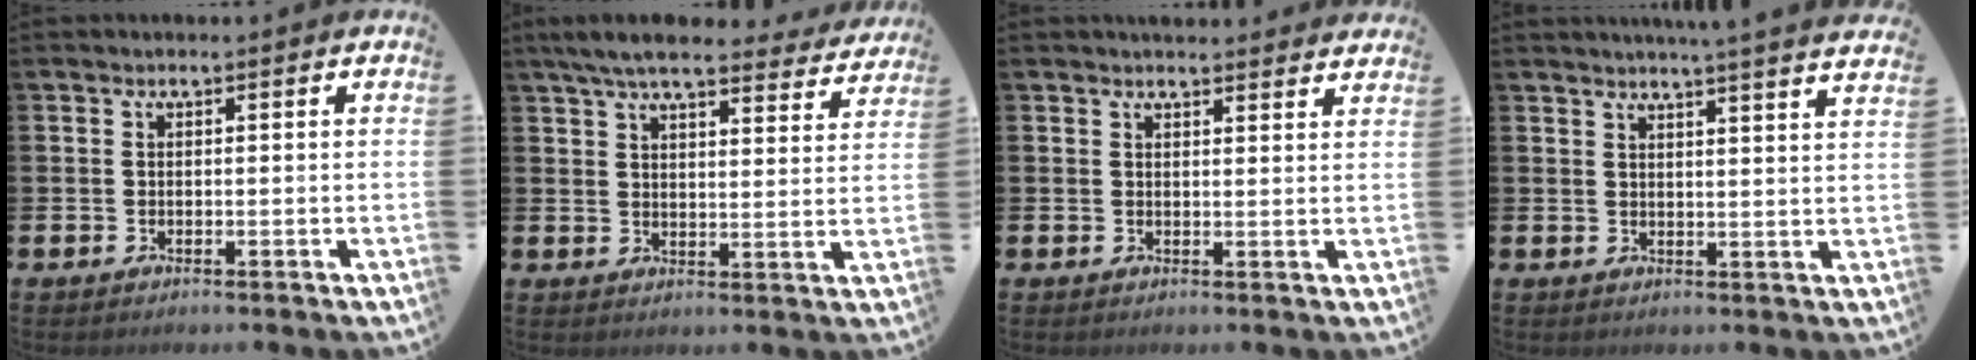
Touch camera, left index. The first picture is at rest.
{"total": 6.9, "force": [6.3, 1.1, 2.5], "torque": [-0.057, -0.033, 0.111]}
{"total": 2.7, "force": [2.7, 0.3, -0.2], "torque": [0.012, -0.018, 0.046]}
{"total": 4.2, "force": [4.0, -1.1, 0.5], "torque": [-0.003, -0.031, 0.067]}